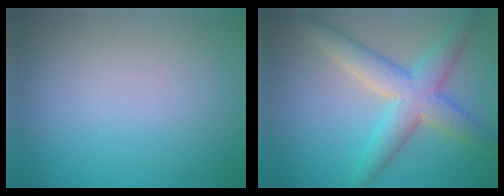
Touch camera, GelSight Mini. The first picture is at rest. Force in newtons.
{"total": 5.8, "press": 5.8, "slide": 0.4}